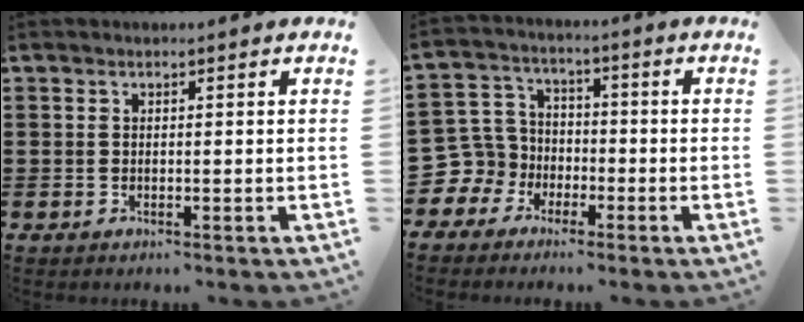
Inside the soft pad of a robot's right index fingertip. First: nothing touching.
{"total": 6.8, "force": [-2.0, 6.5, 0.9], "torque": [-0.085, -0.007, -0.046]}